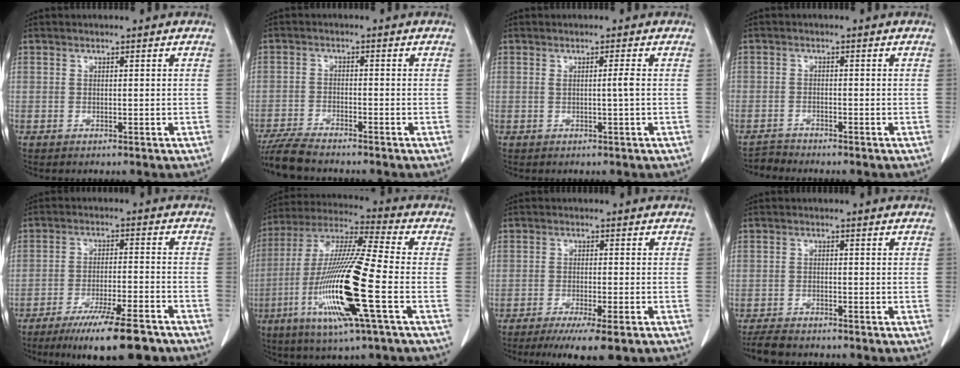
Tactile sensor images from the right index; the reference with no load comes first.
{"total": 6.5, "force": [-5.8, 0.6, 2.8], "torque": [-0.051, -0.016, -0.104]}
{"total": 1.4, "force": [0.0, -0.4, 1.3], "torque": [-0.022, 0.000, 0.000]}
{"total": 2.0, "force": [-1.9, 0.0, -0.7], "torque": [0.019, -0.009, -0.035]}
{"total": 14.0, "force": [-10.7, 1.7, 8.9], "torque": [-0.126, -0.023, -0.167]}
{"total": 19.1, "force": [-5.9, 0.4, 18.1], "torque": [-0.383, -0.025, -0.118]}
{"total": 9.6, "force": [-7.1, 0.9, 6.3], "torque": [-0.083, -0.019, -0.105]}
{"total": 4.8, "force": [-4.3, 1.0, 1.7], "torque": [-0.029, -0.012, -0.073]}